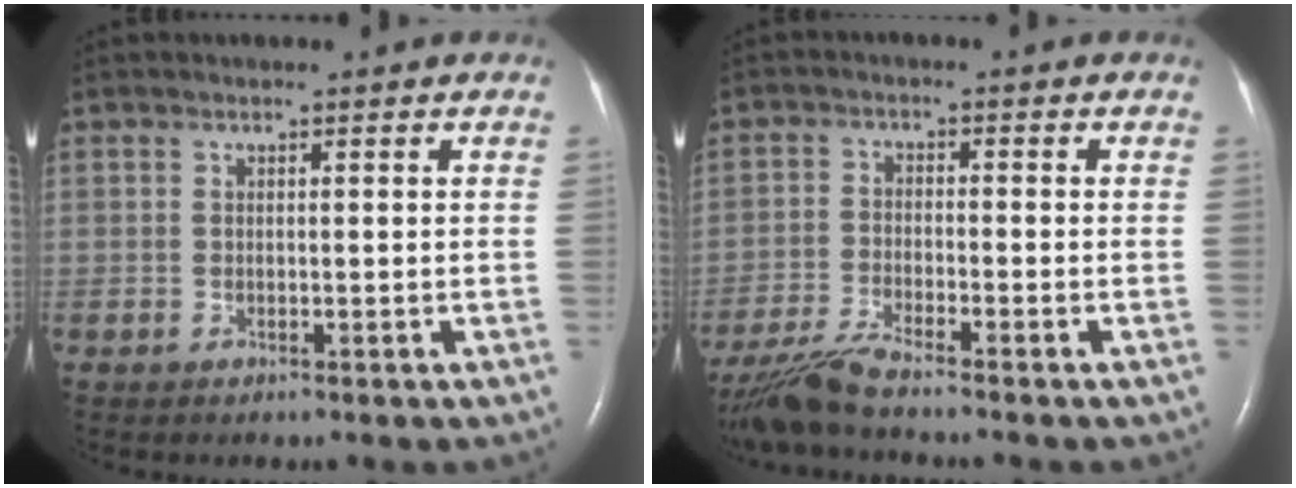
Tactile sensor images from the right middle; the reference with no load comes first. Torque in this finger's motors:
{"motor_torque": [0.37, -0.40, 0.04, 0.04]}